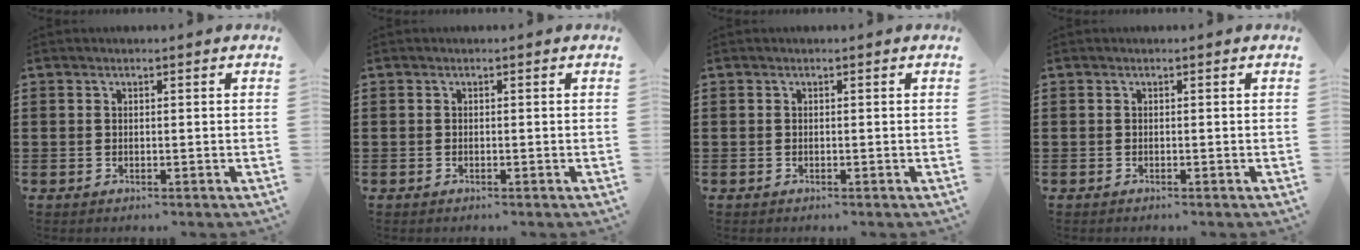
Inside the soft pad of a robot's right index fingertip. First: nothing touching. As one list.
[{"total": 0.0}, {"total": 0.0}, {"total": 0.0}]